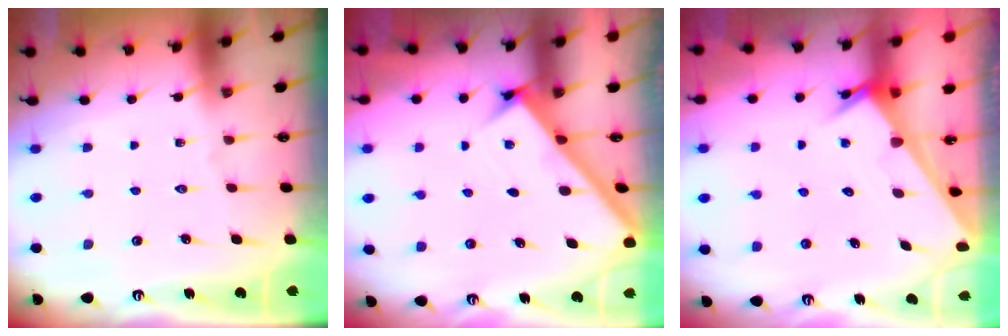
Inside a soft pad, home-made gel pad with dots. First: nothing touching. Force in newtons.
{"total": 2.8, "press": 2.8, "slide": 0.4}
{"total": 2.5, "press": 2.5, "slide": 0.1}